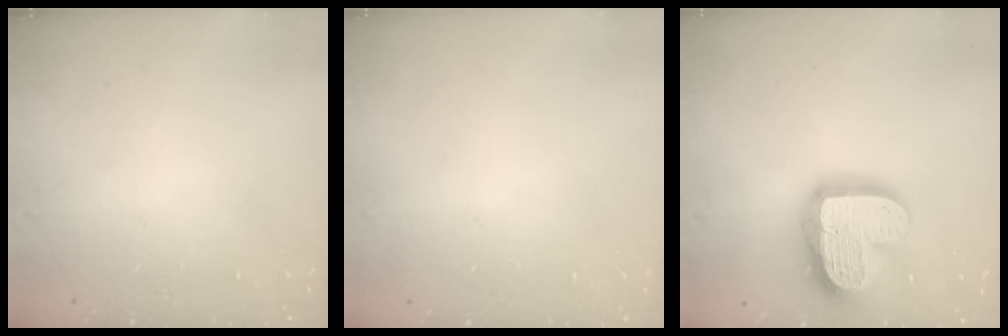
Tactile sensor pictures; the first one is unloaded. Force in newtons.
{"total": 0.0}
{"total": 18.7, "press": 18.6, "slide": 1.5}